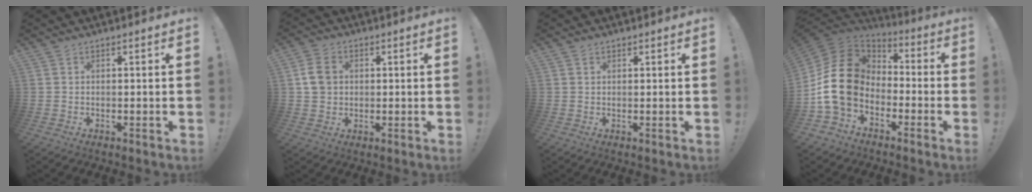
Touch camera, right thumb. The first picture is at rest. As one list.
[{"total": 7.0, "force": [1.1, 6.0, 3.4], "torque": [-0.047, 0.014, 0.026]}, {"total": 0.7, "force": [0.5, 0.5, 0.1], "torque": [0.000, -0.001, 0.008]}, {"total": 17.3, "force": [-1.9, 13.2, 11.0], "torque": [-0.201, 0.022, -0.025]}]